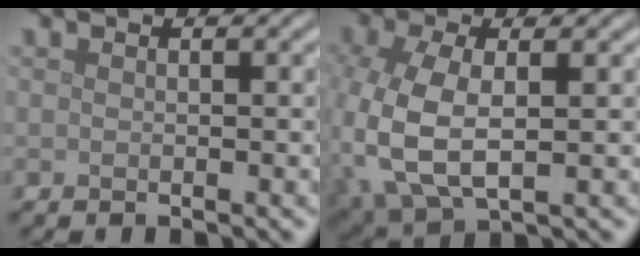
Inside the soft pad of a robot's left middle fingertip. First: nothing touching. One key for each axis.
{"total": 7.7, "fx": -1.2, "fy": 4.1, "fz": 6.4, "tx": -0.165, "ty": -0.013, "tz": -0.019}